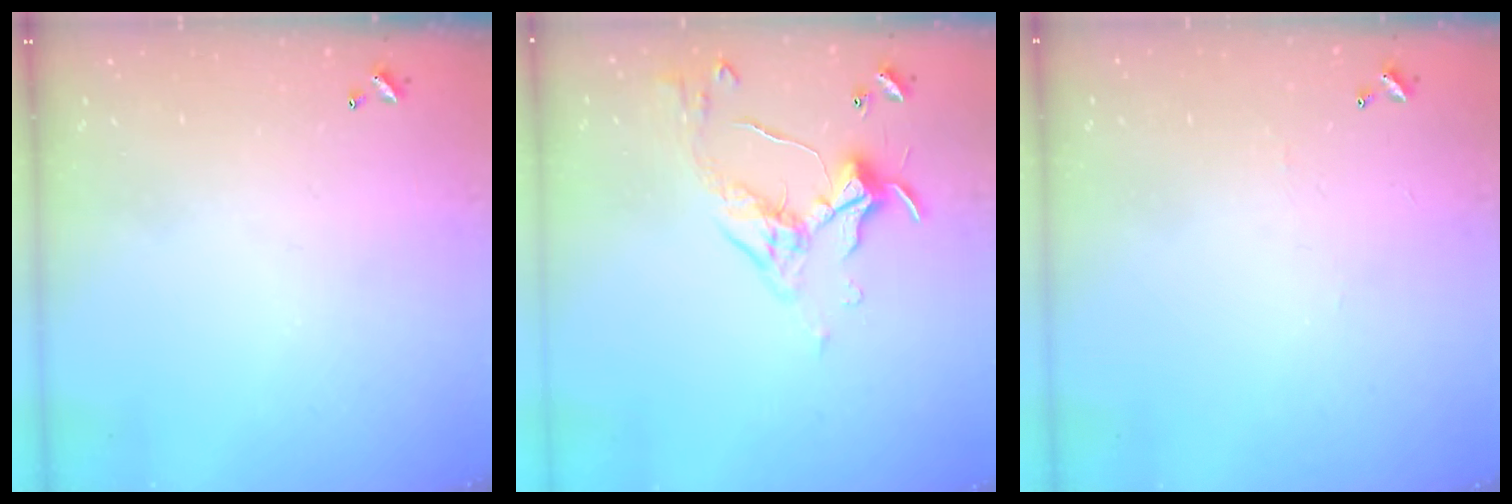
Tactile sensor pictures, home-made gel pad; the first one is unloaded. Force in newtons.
{"total": 5.7, "press": 5.7, "slide": 1.0}
{"total": 2.2, "press": 2.2, "slide": 0.4}